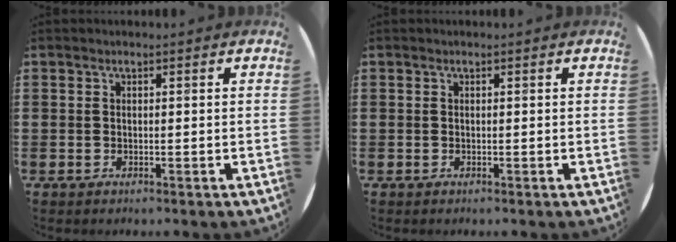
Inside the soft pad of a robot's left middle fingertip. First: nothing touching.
{"total": 0.0}